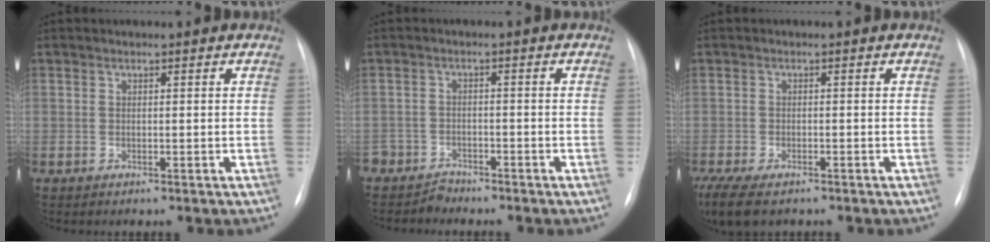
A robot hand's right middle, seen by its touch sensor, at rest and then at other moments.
{"total": 3.2, "force": [-2.8, 1.4, -0.6], "torque": [0.015, 0.004, -0.055]}
{"total": 10.3, "force": [-7.2, 4.5, 5.8], "torque": [-0.135, -0.013, -0.109]}